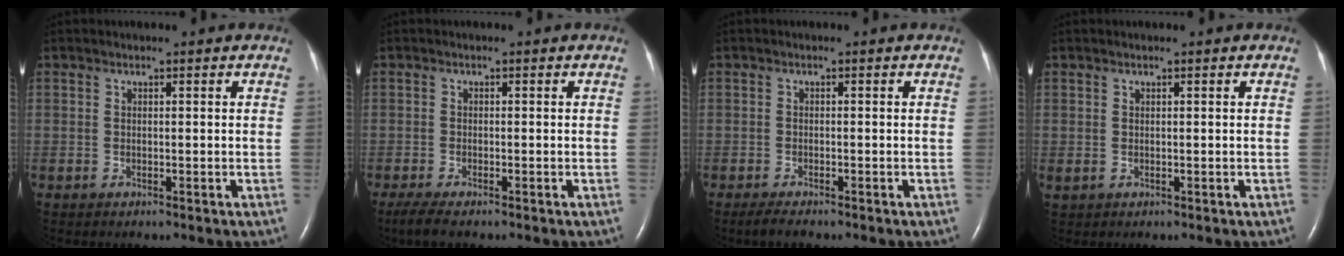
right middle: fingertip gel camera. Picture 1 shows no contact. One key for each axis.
{"total": 3.4, "fx": -2.5, "fy": 0.6, "fz": 2.2, "tx": -0.048, "ty": -0.013, "tz": -0.041}
{"total": 2.2, "fx": -1.7, "fy": 0.4, "fz": 1.3, "tx": -0.035, "ty": -0.008, "tz": -0.029}
{"total": 0.6, "fx": 0.2, "fy": 0.5, "fz": 0.4, "tx": -0.007, "ty": 0.000, "tz": 0.009}